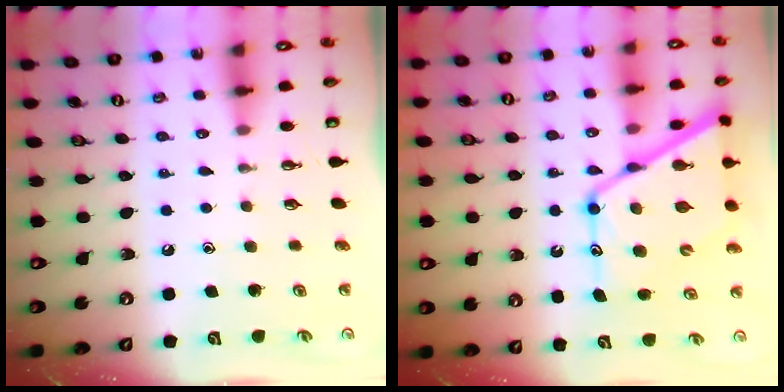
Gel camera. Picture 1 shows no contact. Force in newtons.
{"total": 18.1, "press": 18.1, "slide": 1.6}